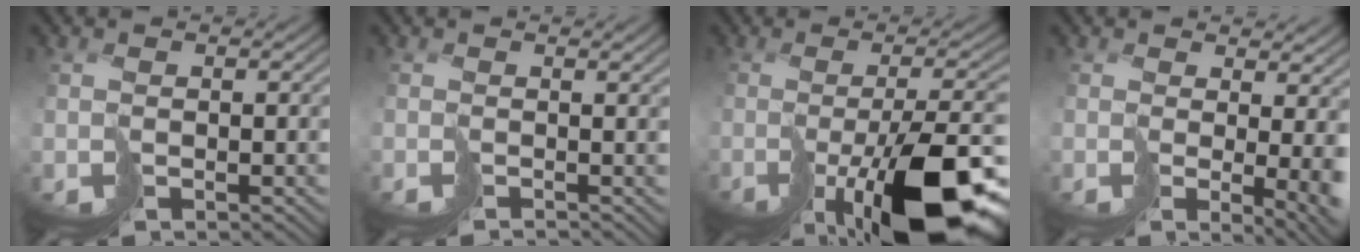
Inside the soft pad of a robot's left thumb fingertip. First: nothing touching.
{"total": 1.0, "force": [-0.3, -0.7, 0.7], "torque": [-0.001, -0.004, -0.005]}
{"total": 13.5, "force": [-5.3, 3.4, 12.0], "torque": [-0.179, -0.021, -0.070]}
{"total": 6.6, "force": [0.7, 2.0, 6.2], "torque": [-0.091, -0.022, 0.038]}